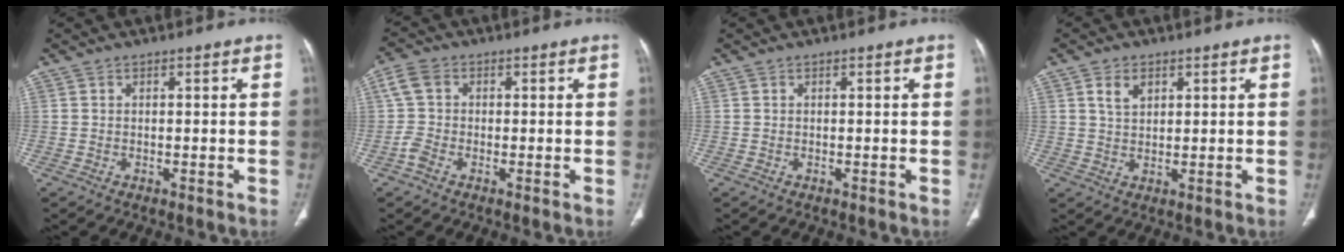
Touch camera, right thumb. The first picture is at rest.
{"total": 4.0, "force": [-0.7, 3.1, 2.3], "torque": [-0.054, 0.013, -0.022]}
{"total": 0.0}
{"total": 4.1, "force": [1.9, 2.6, 2.5], "torque": [-0.037, -0.009, 0.040]}